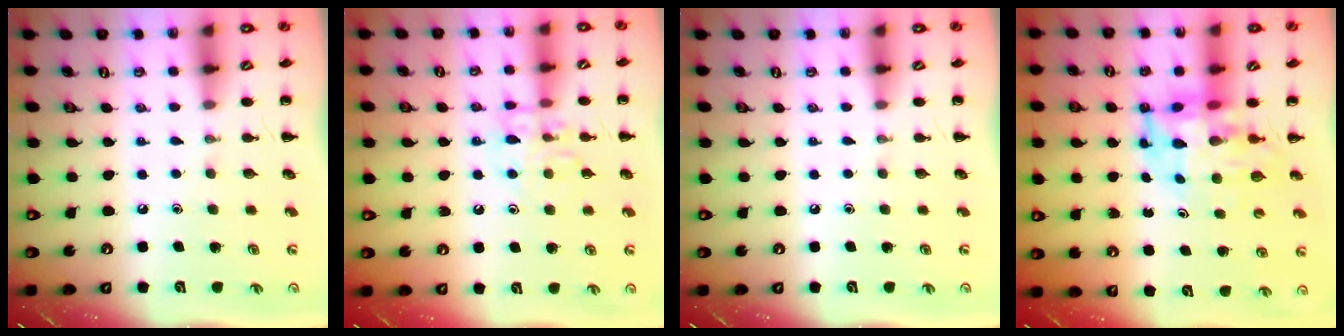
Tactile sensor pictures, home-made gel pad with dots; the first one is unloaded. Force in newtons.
{"total": 10.7, "press": 10.7, "slide": 0.8}
{"total": 0.0}
{"total": 8.2, "press": 7.7, "slide": 2.9}